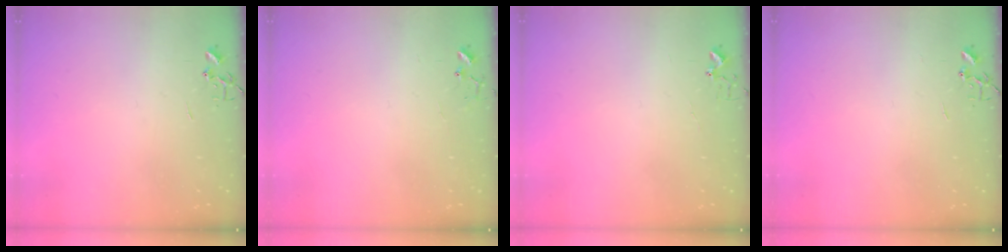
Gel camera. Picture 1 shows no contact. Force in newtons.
{"total": 6.1, "press": 6.0, "slide": 0.4}
{"total": 3.4, "press": 3.4, "slide": 0.5}
{"total": 0.0}